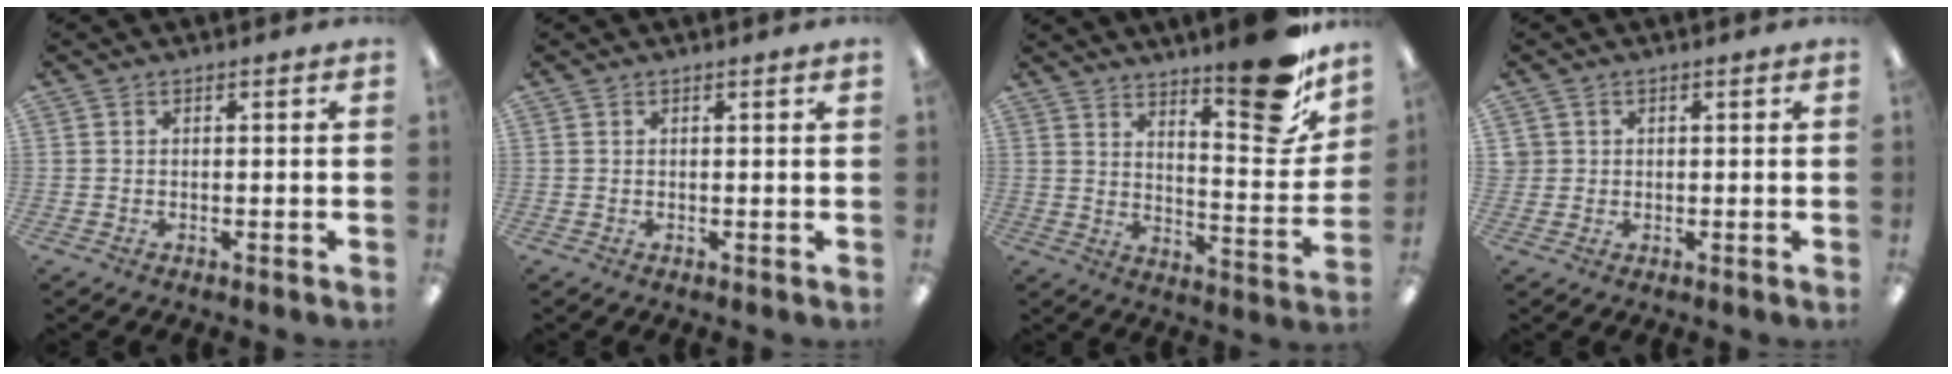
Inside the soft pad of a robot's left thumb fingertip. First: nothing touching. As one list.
[{"total": 0.5, "force": [0.4, -0.1, 0.3], "torque": [-0.004, -0.001, 0.007]}, {"total": 16.0, "force": [12.3, 4.2, 9.4], "torque": [-0.112, -0.099, 0.198]}, {"total": 1.6, "force": [0.6, 1.4, 0.1], "torque": [-0.004, 0.003, 0.010]}]